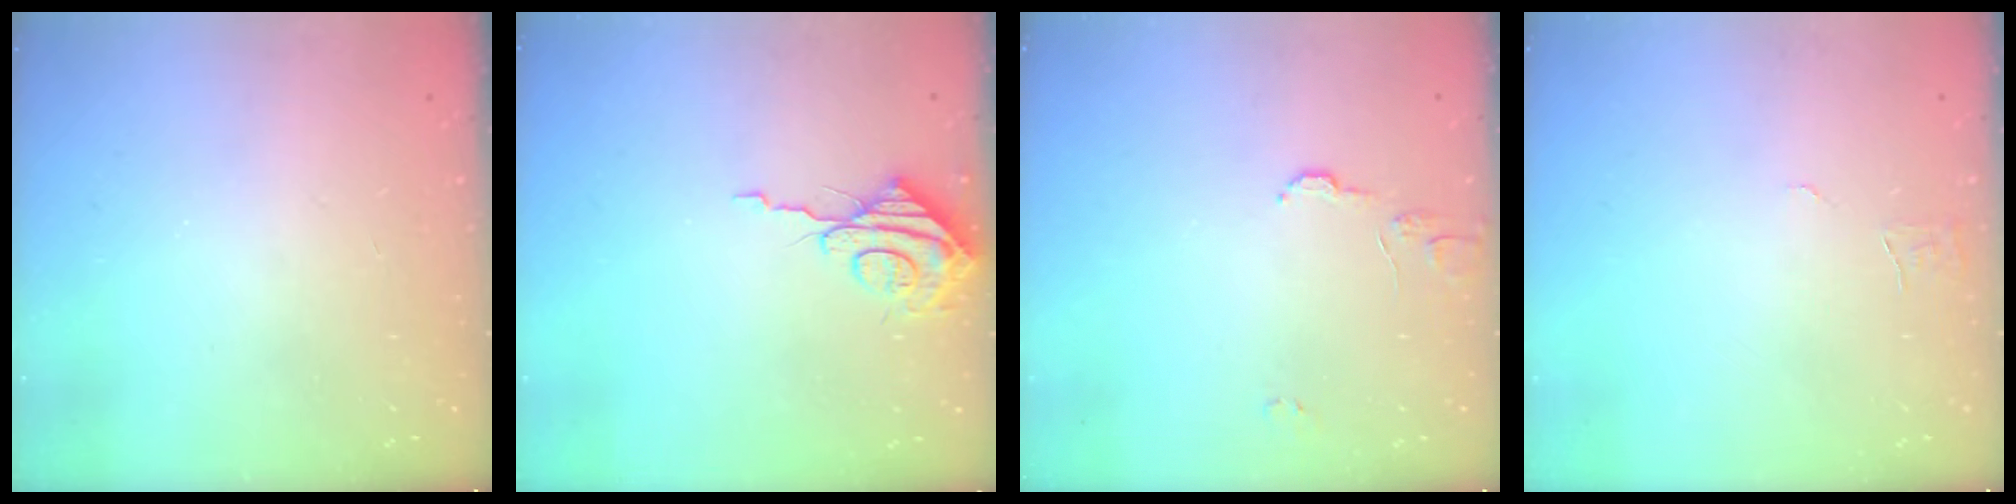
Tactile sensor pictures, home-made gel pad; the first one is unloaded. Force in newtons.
{"total": 9.1, "press": 9.1, "slide": 0.7}
{"total": 5.4, "press": 5.4, "slide": 0.4}
{"total": 3.9, "press": 3.9, "slide": 0.3}